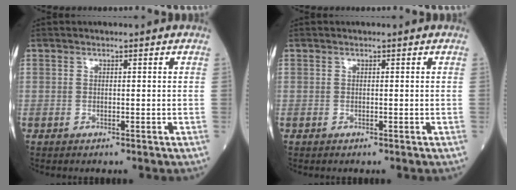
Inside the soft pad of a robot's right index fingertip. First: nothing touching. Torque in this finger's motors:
{"motor_torque": [0.00, 0.00, 0.00, 0.00]}